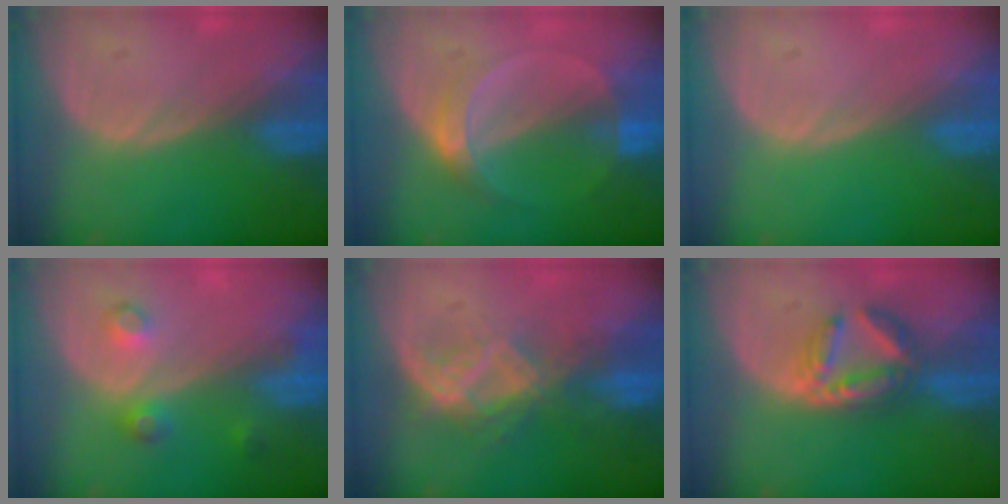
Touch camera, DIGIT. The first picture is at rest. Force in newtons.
{"total": 5.0, "press": 4.6, "slide": 2.0}
{"total": 0.0}
{"total": 3.5, "press": 3.2, "slide": 1.4}
{"total": 6.9, "press": 6.5, "slide": 2.2}
{"total": 6.0, "press": 5.7, "slide": 1.8}